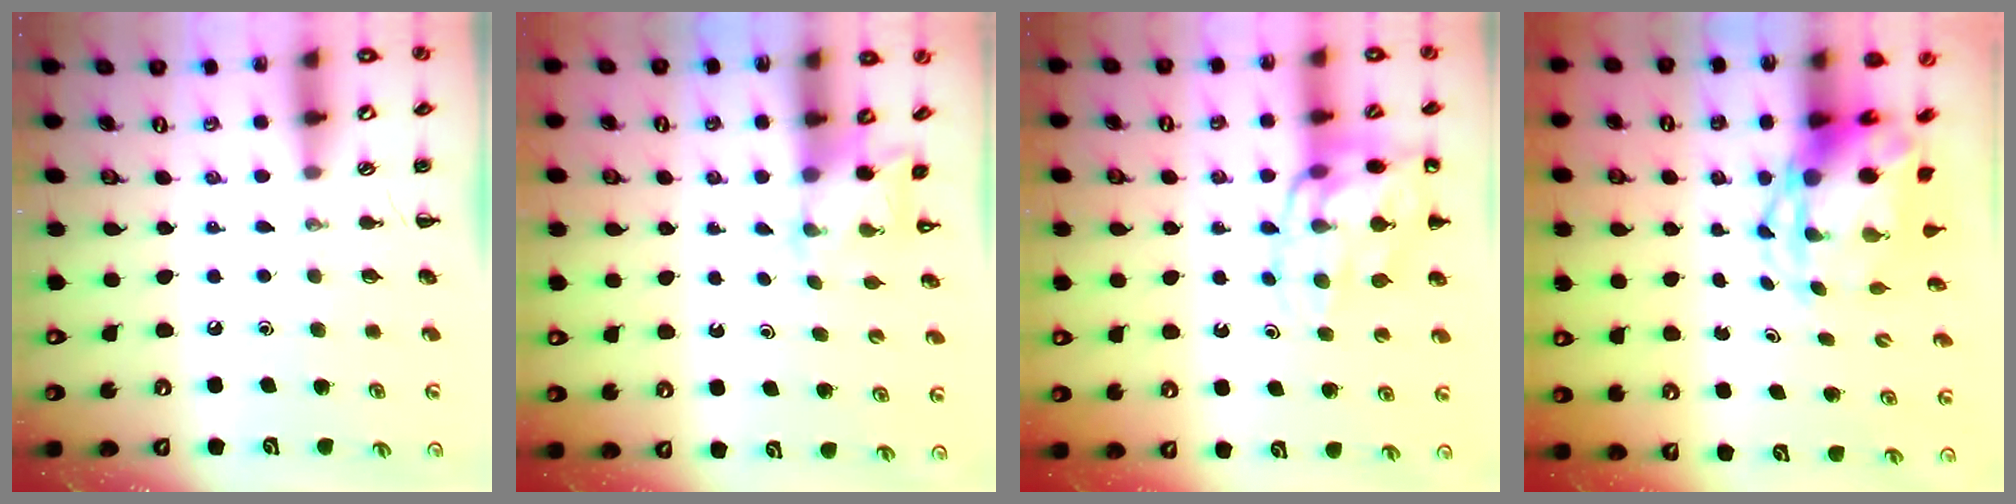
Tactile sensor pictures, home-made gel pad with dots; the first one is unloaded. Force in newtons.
{"total": 2.0, "press": 2.0, "slide": 0.5}
{"total": 14.4, "press": 14.2, "slide": 2.7}
{"total": 5.2, "press": 5.0, "slide": 1.4}